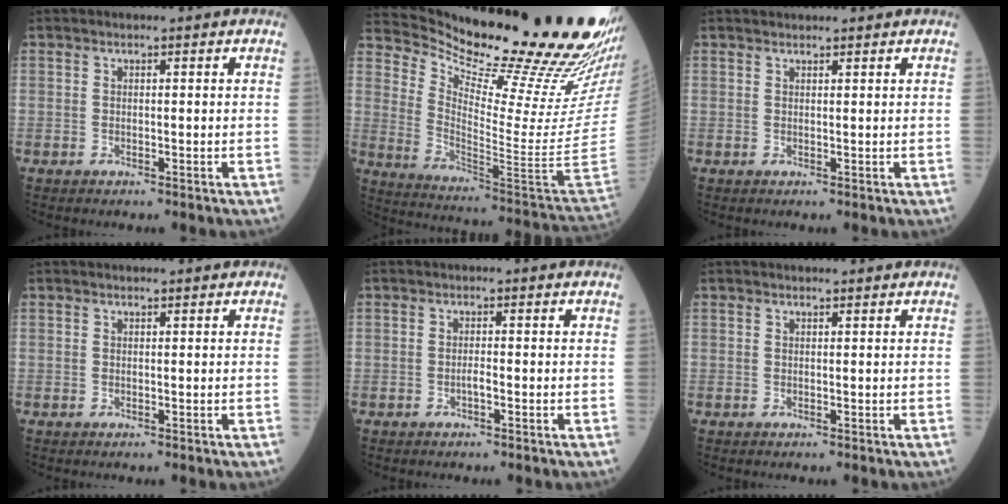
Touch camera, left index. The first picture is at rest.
{"total": 28.6, "force": [24.5, -0.2, 14.8], "torque": [-0.241, -0.131, 0.338]}
{"total": 2.0, "force": [1.9, 0.3, 0.4], "torque": [-0.005, 0.019, 0.026]}
{"total": 0.6, "force": [0.5, 0.3, 0.3], "torque": [-0.005, 0.007, 0.003]}
{"total": 1.2, "force": [-1.0, 0.0, 0.5], "torque": [-0.009, -0.005, -0.019]}
{"total": 1.4, "force": [1.3, 0.2, 0.3], "torque": [-0.005, 0.009, 0.014]}